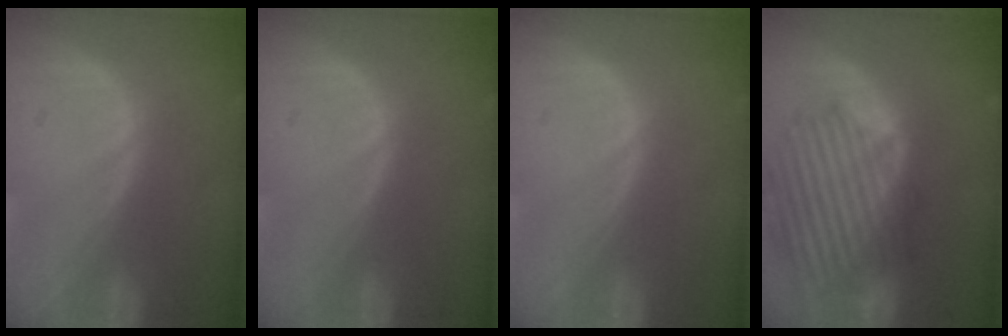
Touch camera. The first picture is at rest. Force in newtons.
{"total": 0.0}
{"total": 0.0}
{"total": 9.9, "press": 9.8, "slide": 1.6}